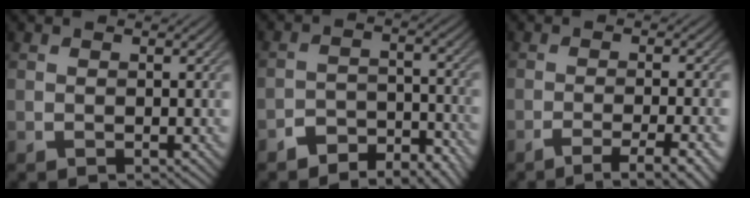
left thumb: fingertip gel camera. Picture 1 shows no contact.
{"total": 5.5, "force": [-4.4, 2.4, 2.3], "torque": [-0.034, 0.003, -0.082]}
{"total": 6.4, "force": [-3.7, 1.1, 5.1], "torque": [-0.073, 0.008, -0.059]}